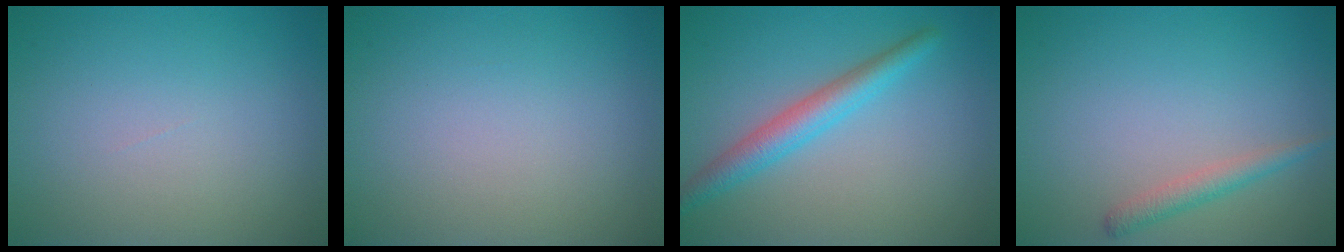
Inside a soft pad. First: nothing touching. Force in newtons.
{"total": 0.0}
{"total": 3.3, "press": 3.3, "slide": 0.2}
{"total": 1.7, "press": 1.7, "slide": 0.1}